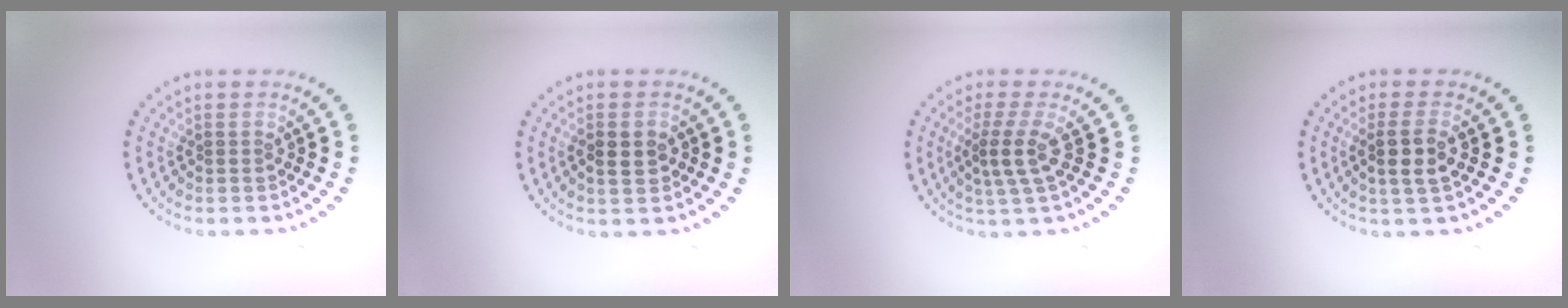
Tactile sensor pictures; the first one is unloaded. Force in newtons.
{"total": 2.2, "press": 2.2, "slide": 0.1}
{"total": 2.8, "press": 2.0, "slide": 1.9}
{"total": 2.5, "press": 2.3, "slide": 0.9}